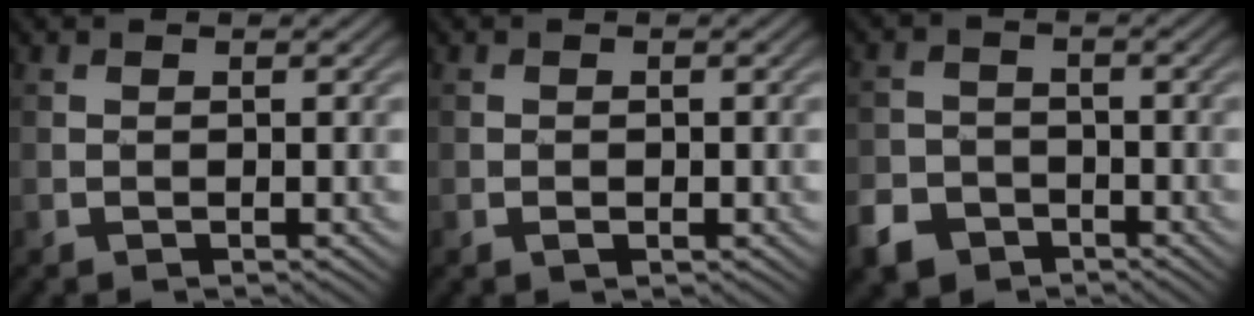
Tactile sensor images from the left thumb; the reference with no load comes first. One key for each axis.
{"total": 0.9, "fx": -0.3, "fy": 0.5, "fz": 0.6, "tx": -0.008, "ty": -0.002, "tz": -0.005}
{"total": 5.2, "fx": -3.4, "fy": 3.5, "fz": 1.8, "tx": -0.043, "ty": -0.005, "tz": -0.072}